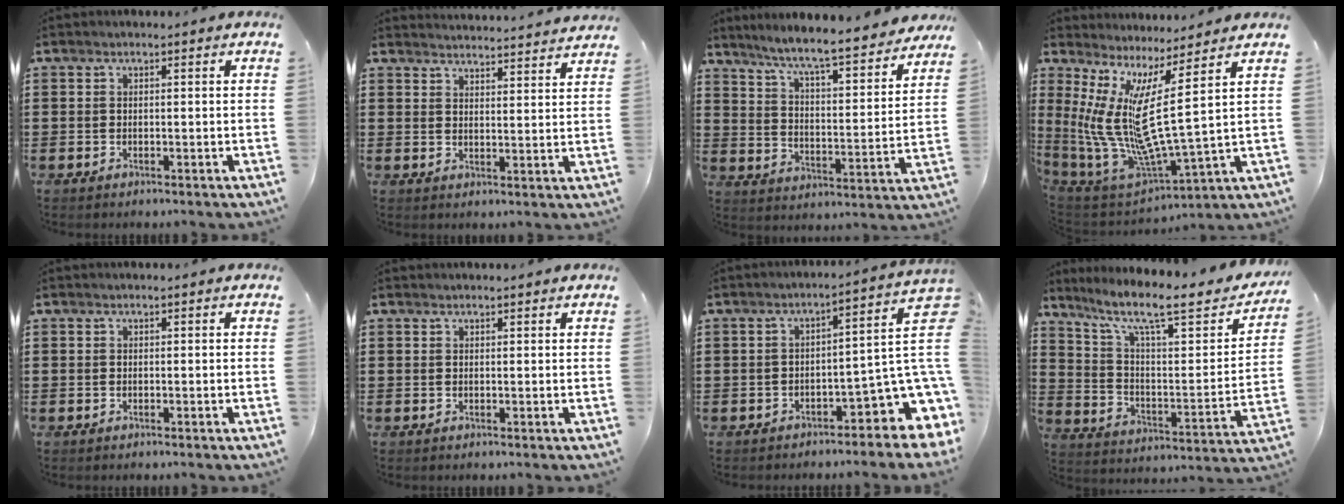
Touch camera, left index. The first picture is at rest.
{"total": 3.4, "force": [3.3, -0.7, -0.4], "torque": [-0.004, -0.023, 0.058]}
{"total": 6.8, "force": [6.1, -0.7, 2.9], "torque": [-0.083, -0.050, 0.095]}
{"total": 10.4, "force": [3.5, 0.9, 9.7], "torque": [-0.236, -0.083, 0.051]}
{"total": 0.0}
{"total": 0.7, "force": [0.7, 0.0, -0.1], "torque": [-0.001, -0.001, 0.015]}
{"total": 7.8, "force": [-2.7, 3.0, 6.6], "torque": [-0.092, -0.008, -0.048]}
{"total": 9.5, "force": [6.9, 1.7, 6.3], "torque": [-0.135, -0.046, 0.105]}